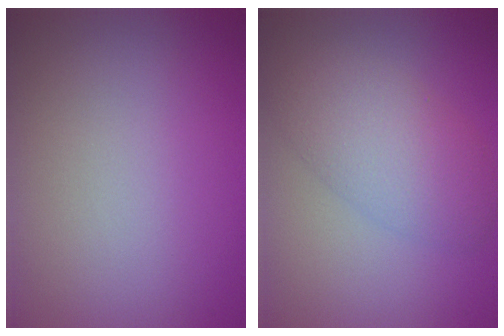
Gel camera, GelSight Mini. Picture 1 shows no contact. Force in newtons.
{"total": 5.0, "press": 5.0, "slide": 0.2}